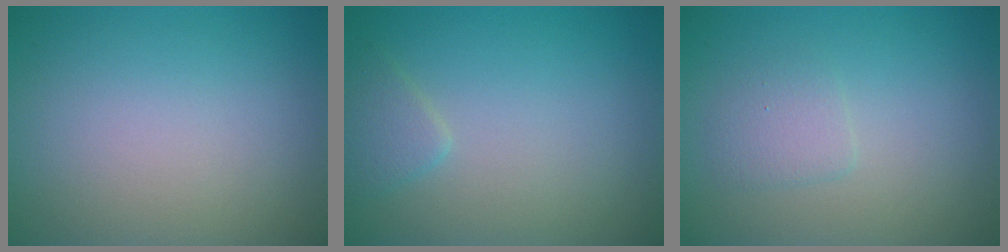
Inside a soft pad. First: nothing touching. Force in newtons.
{"total": 1.5, "press": 1.5, "slide": 0.1}
{"total": 1.6, "press": 1.6, "slide": 0.1}